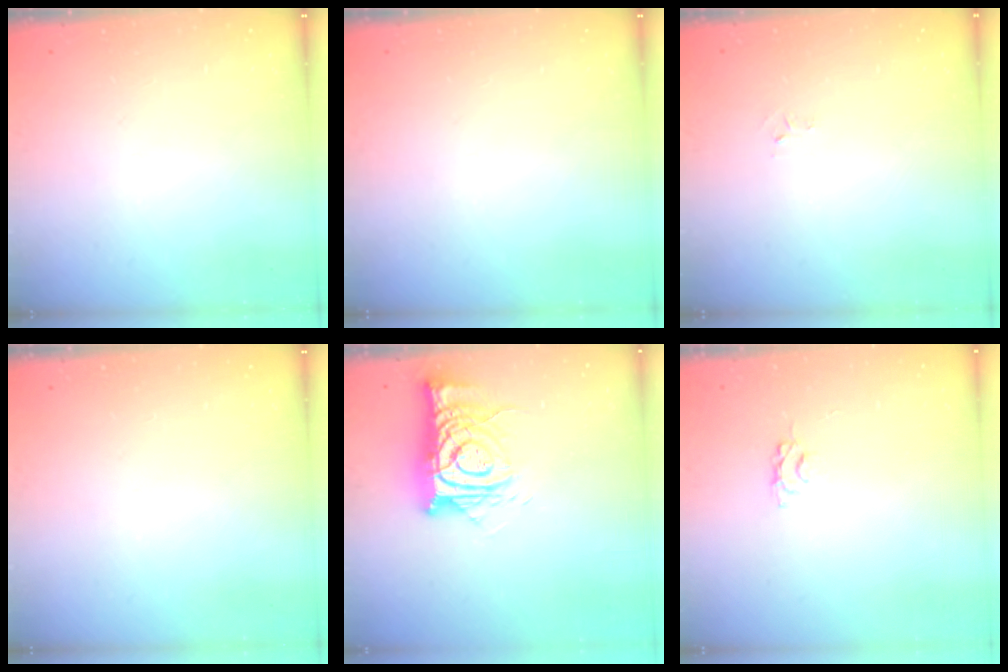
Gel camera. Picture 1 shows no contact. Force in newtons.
{"total": 0.0}
{"total": 2.6, "press": 2.6, "slide": 0.4}
{"total": 0.0}
{"total": 13.3, "press": 13.3, "slide": 1.1}
{"total": 3.1, "press": 3.0, "slide": 0.5}